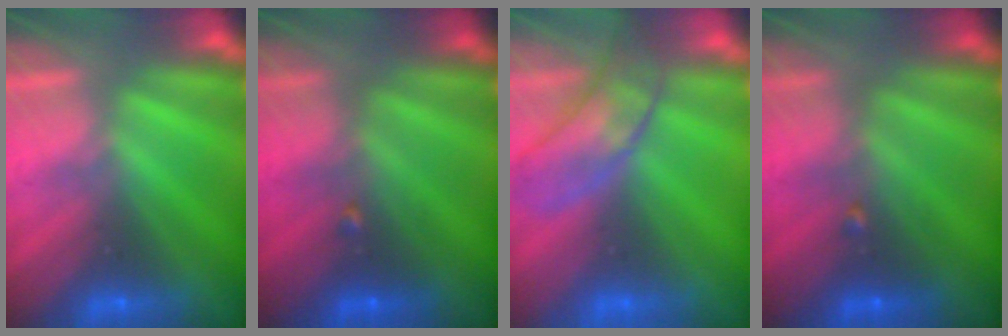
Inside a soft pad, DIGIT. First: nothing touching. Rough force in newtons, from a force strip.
{"total": 1.9}
{"total": 3.7}
{"total": 1.9}